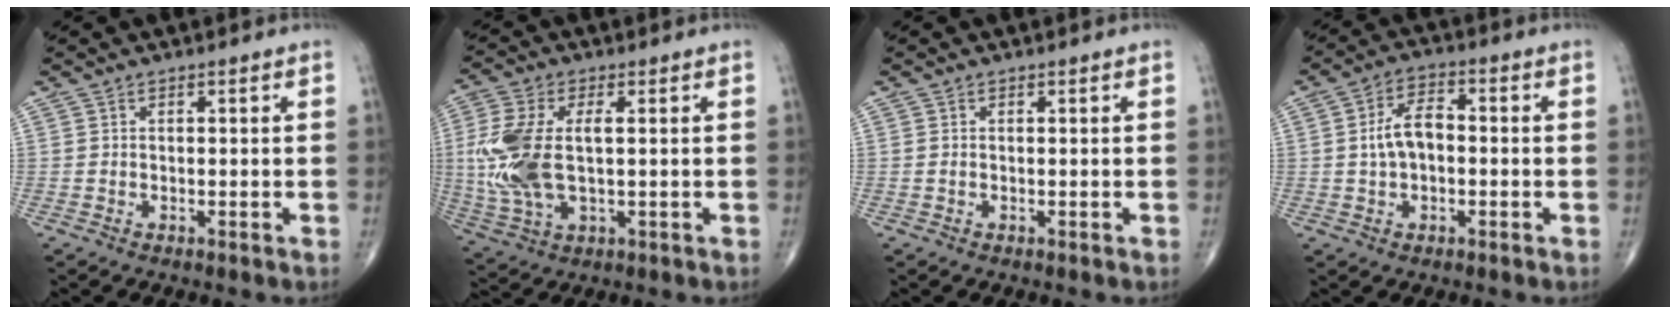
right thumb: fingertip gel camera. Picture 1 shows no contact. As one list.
[{"total": 13.4, "force": [0.6, 6.7, 11.5], "torque": [-0.274, -0.001, 0.017]}, {"total": 0.0}, {"total": 6.8, "force": [-0.2, 4.0, 5.5], "torque": [-0.097, 0.020, -0.010]}]